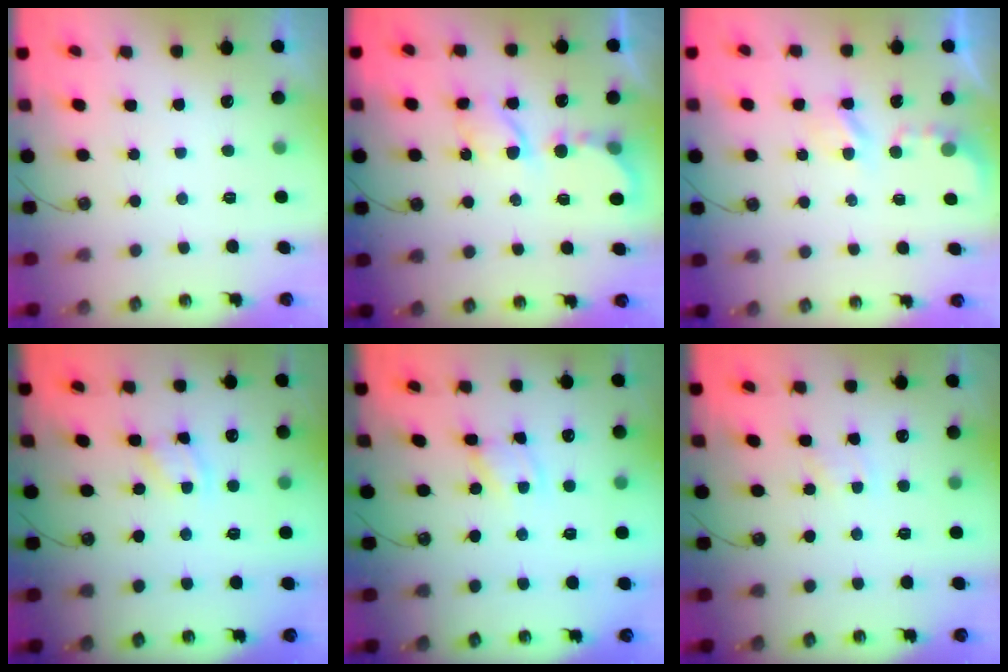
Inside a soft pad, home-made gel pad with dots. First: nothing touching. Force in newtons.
{"total": 6.1, "press": 6.1, "slide": 0.3}
{"total": 2.9, "press": 2.9, "slide": 0.4}
{"total": 2.3, "press": 2.3, "slide": 0.1}
{"total": 2.8, "press": 2.8, "slide": 0.1}
{"total": 2.2, "press": 2.2, "slide": 0.4}